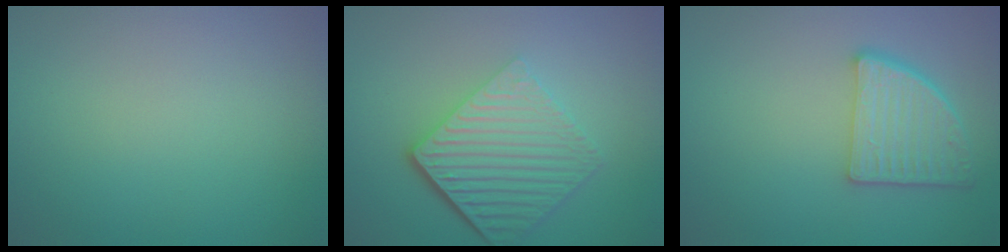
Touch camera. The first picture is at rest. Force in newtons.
{"total": 6.6, "press": 4.4, "slide": 4.9}
{"total": 4.5, "press": 4.0, "slide": 2.1}